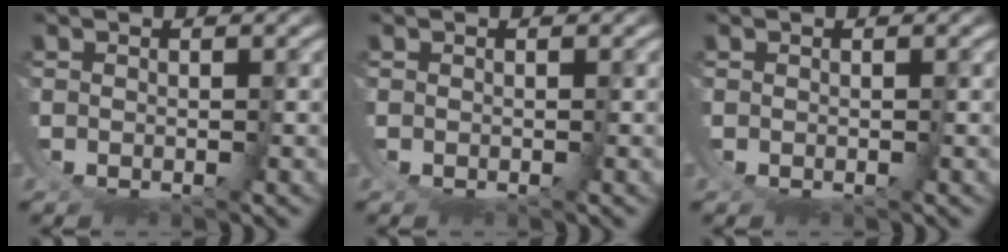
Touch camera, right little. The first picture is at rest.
{"total": 0.0}
{"total": 0.0}